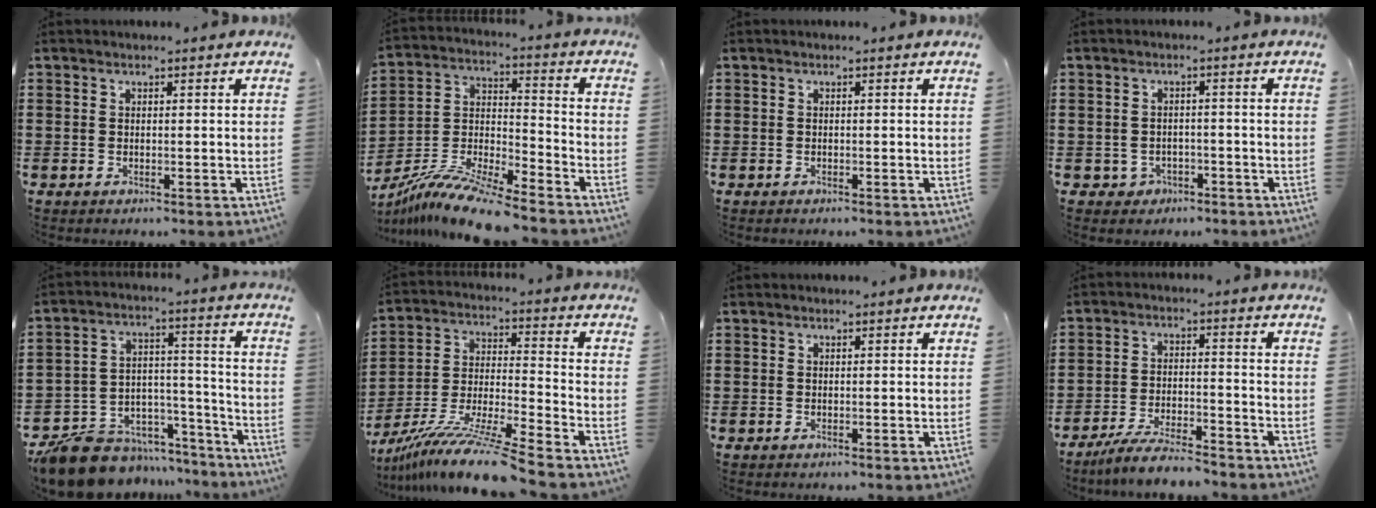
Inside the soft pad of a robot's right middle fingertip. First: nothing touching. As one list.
[{"total": 11.1, "force": [-10.2, 0.1, 4.2], "torque": [-0.079, 0.013, -0.201]}, {"total": 0.0}, {"total": 1.9, "force": [-1.4, 1.2, 0.2], "torque": [-0.012, 0.000, -0.032]}, {"total": 10.2, "force": [-9.1, 4.3, 1.7], "torque": [-0.048, 0.031, -0.172]}, {"total": 11.9, "force": [-10.3, -0.6, 5.9], "torque": [-0.121, -0.002, -0.203]}, {"total": 0.0}, {"total": 5.8, "force": [-5.4, 0.3, 2.1], "torque": [-0.047, -0.005, -0.103]}]